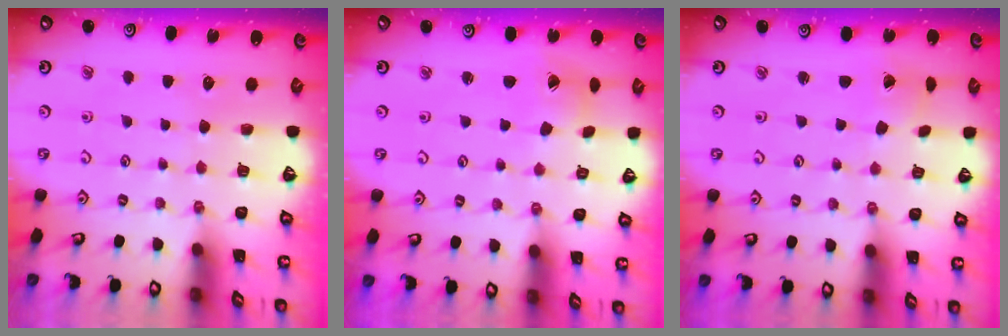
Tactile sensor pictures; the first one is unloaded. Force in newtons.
{"total": 3.0, "press": 3.0, "slide": 0.4}
{"total": 1.3, "press": 1.2, "slide": 0.2}